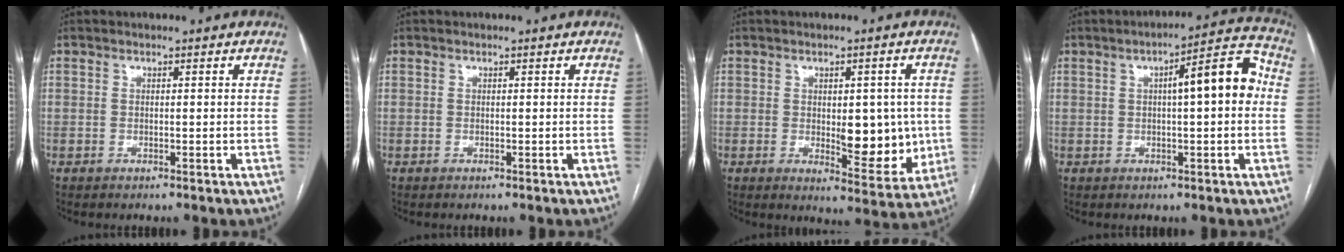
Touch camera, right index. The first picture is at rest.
{"total": 0.0}
{"total": 10.0, "force": [-0.5, 4.2, 9.0], "torque": [-0.108, -0.007, 0.008]}
{"total": 9.8, "force": [1.1, 1.9, 9.5], "torque": [-0.131, 0.034, 0.011]}